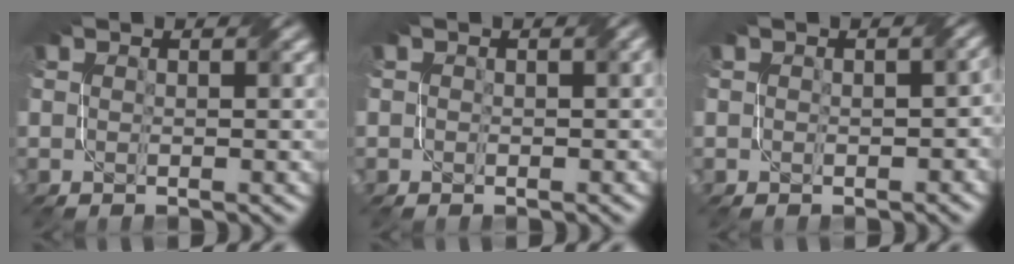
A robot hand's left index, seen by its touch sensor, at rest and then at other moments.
{"total": 0.9, "force": [0.2, 0.6, 0.6], "torque": [-0.008, 0.002, 0.002]}
{"total": 2.4, "force": [0.0, 1.5, 1.9], "torque": [-0.015, -0.001, 0.002]}